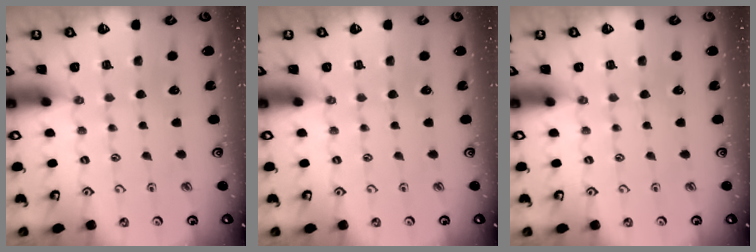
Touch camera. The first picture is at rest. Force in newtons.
{"total": 0.0}
{"total": 0.0}